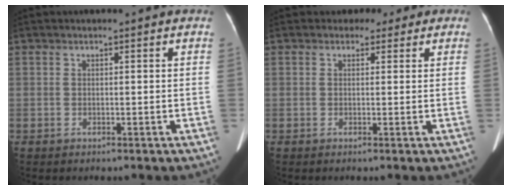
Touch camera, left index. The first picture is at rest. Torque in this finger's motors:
{"motor_torque": [0.61, -0.60, 0.09, 0.00]}